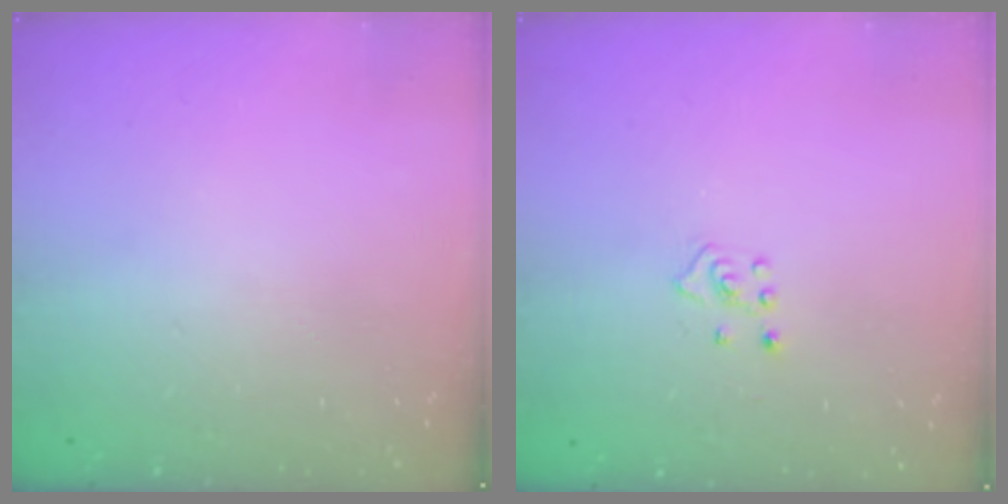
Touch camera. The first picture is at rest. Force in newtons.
{"total": 2.4, "press": 2.4, "slide": 0.5}